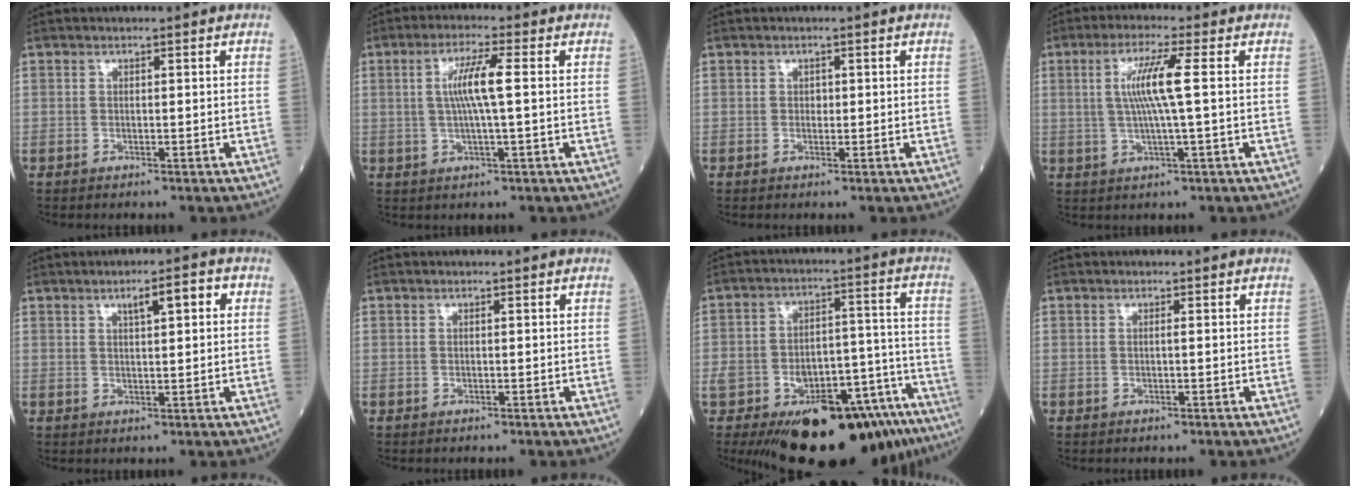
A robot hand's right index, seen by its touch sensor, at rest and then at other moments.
{"total": 5.8, "force": [0.7, -0.3, 5.8], "torque": [-0.113, 0.003, 0.014]}
{"total": 0.7, "force": [0.1, 0.6, 0.4], "torque": [-0.004, 0.002, 0.000]}
{"total": 6.7, "force": [1.0, -0.7, 6.5], "torque": [-0.132, 0.002, 0.020]}
{"total": 4.2, "force": [1.7, 0.8, 3.8], "torque": [-0.061, 0.009, 0.028]}
{"total": 0.0}
{"total": 27.1, "force": [-16.4, 12.0, 18.0], "torque": [-0.276, 0.024, -0.224]}
{"total": 0.0}